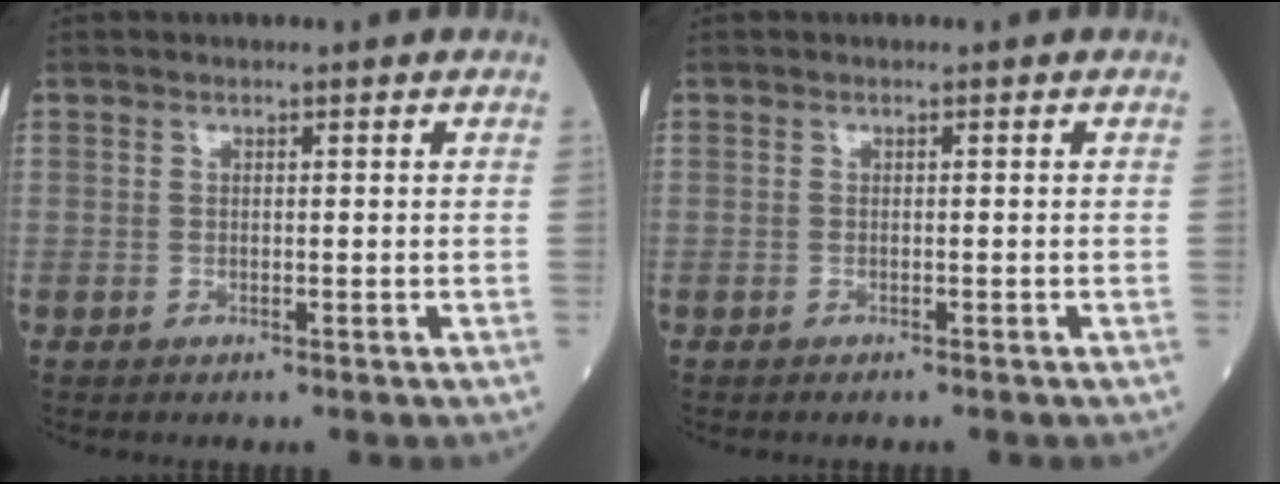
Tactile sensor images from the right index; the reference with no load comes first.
{"total": 0.6, "force": [-0.5, 0.0, 0.3], "torque": [-0.003, 0.000, -0.004]}